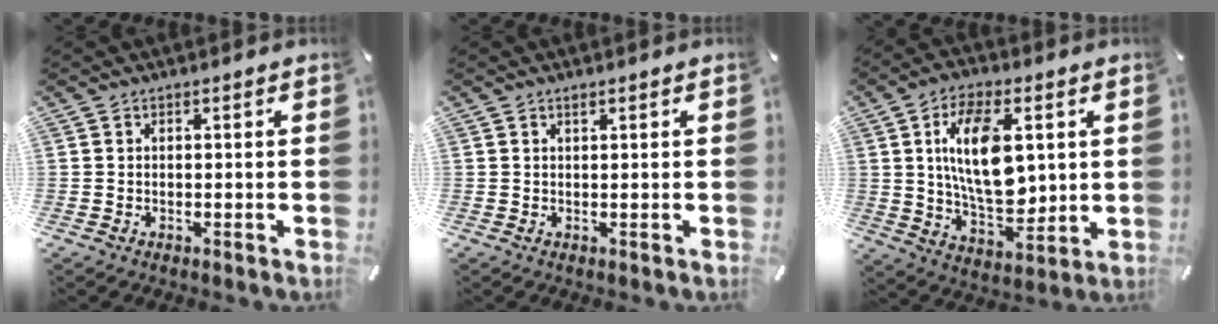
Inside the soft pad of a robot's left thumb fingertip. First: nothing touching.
{"total": 0.7, "force": [0.5, 0.2, 0.5], "torque": [-0.009, 0.001, 0.009]}
{"total": 15.8, "force": [3.5, 8.6, 12.8], "torque": [-0.251, -0.008, 0.053]}